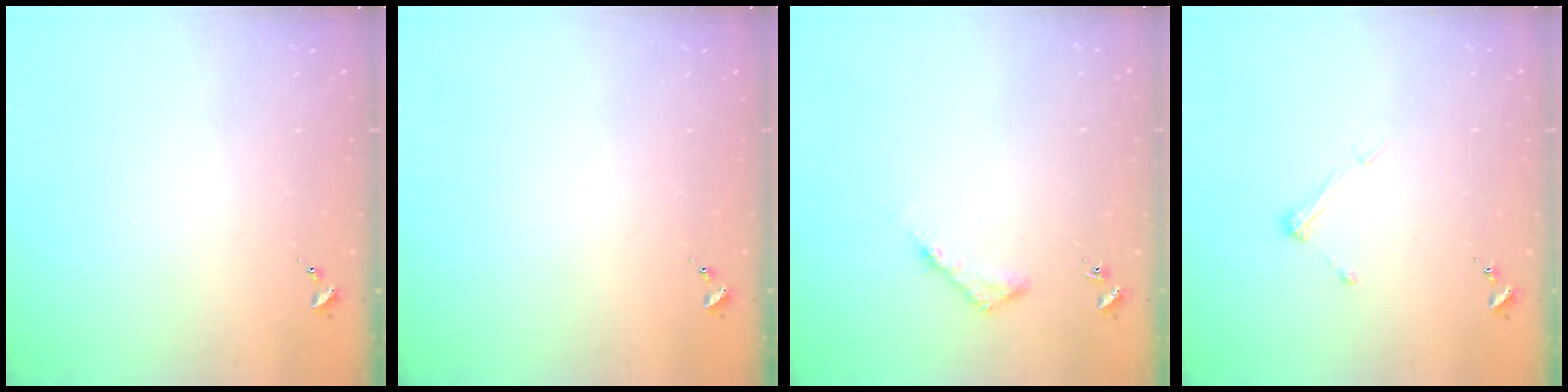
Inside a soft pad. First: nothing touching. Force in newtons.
{"total": 0.0}
{"total": 4.3, "press": 4.3, "slide": 0.4}
{"total": 5.7, "press": 5.7, "slide": 0.4}